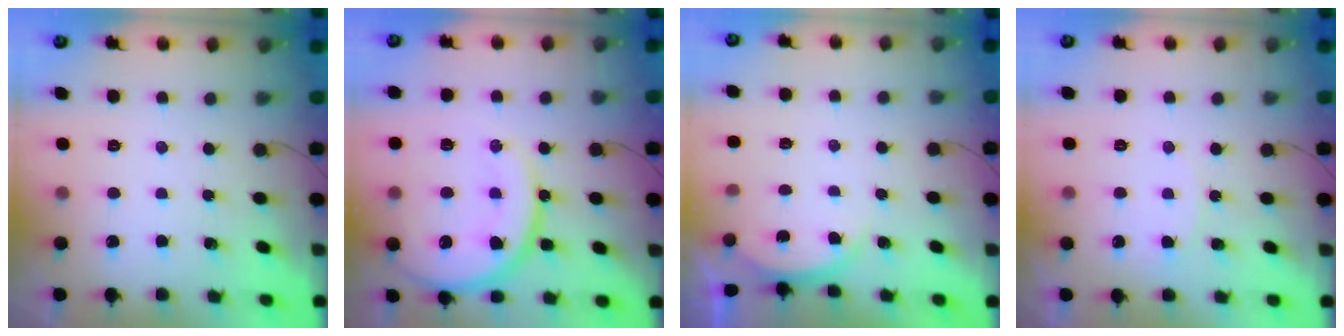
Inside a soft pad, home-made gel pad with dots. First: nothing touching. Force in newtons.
{"total": 17.7, "press": 17.6, "slide": 1.7}
{"total": 2.4, "press": 2.4, "slide": 0.3}
{"total": 3.3, "press": 3.3, "slide": 0.5}